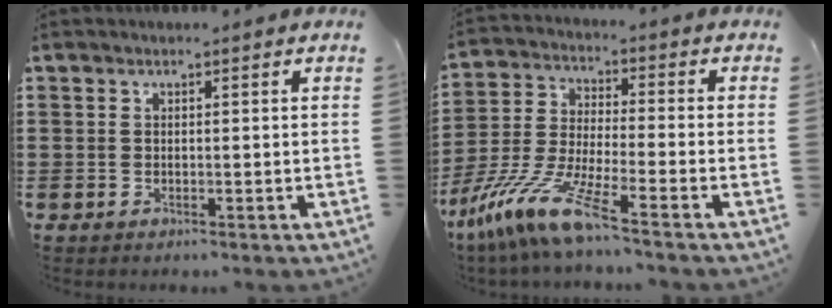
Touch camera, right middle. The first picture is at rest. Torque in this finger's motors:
{"motor_torque": [2.14, 0.00, 1.03, 0.21]}